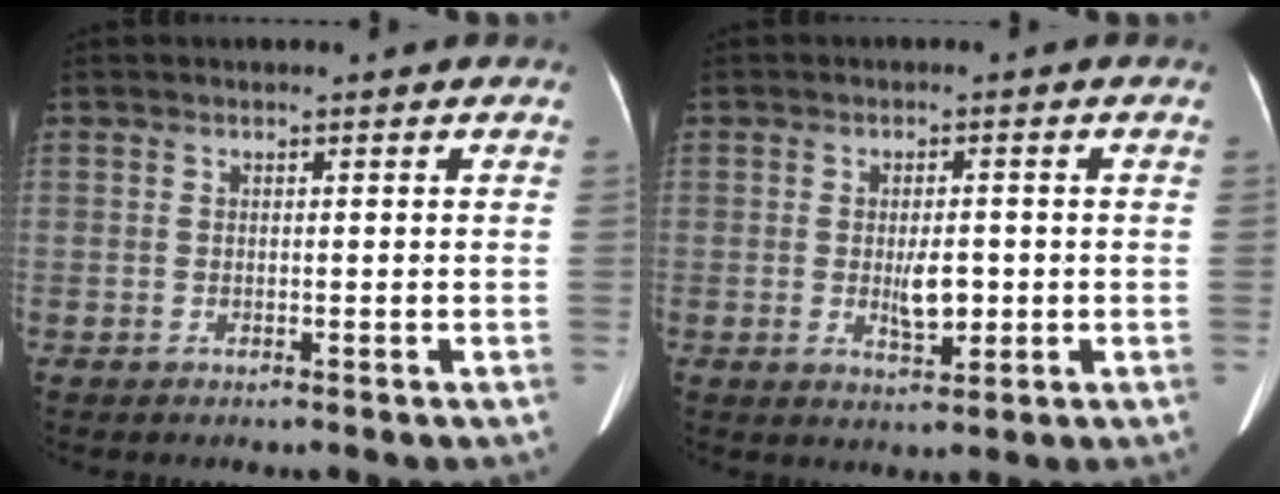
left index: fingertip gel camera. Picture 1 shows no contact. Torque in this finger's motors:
{"motor_torque": [0.08, -0.01, 0.06, 0.02]}